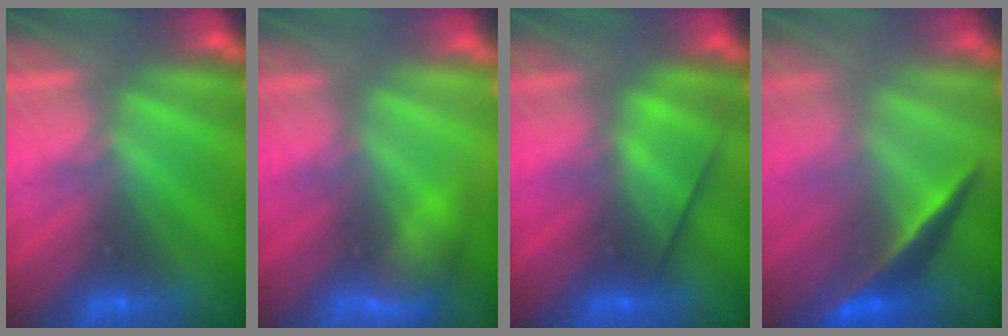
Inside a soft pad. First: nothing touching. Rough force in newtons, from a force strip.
{"total": 3.6}
{"total": 2.6}
{"total": 1.9}